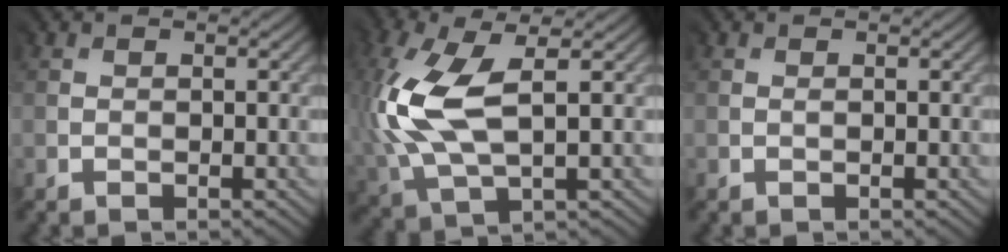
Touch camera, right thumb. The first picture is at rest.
{"total": 9.9, "force": [2.3, 4.7, 8.4], "torque": [-0.220, 0.012, 0.046]}
{"total": 0.0}